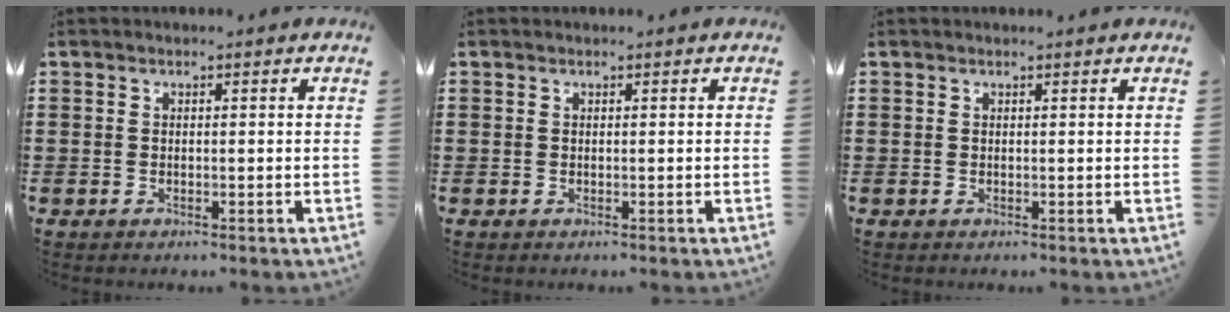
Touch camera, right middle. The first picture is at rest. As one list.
[{"total": 0.0}, {"total": 0.0}]